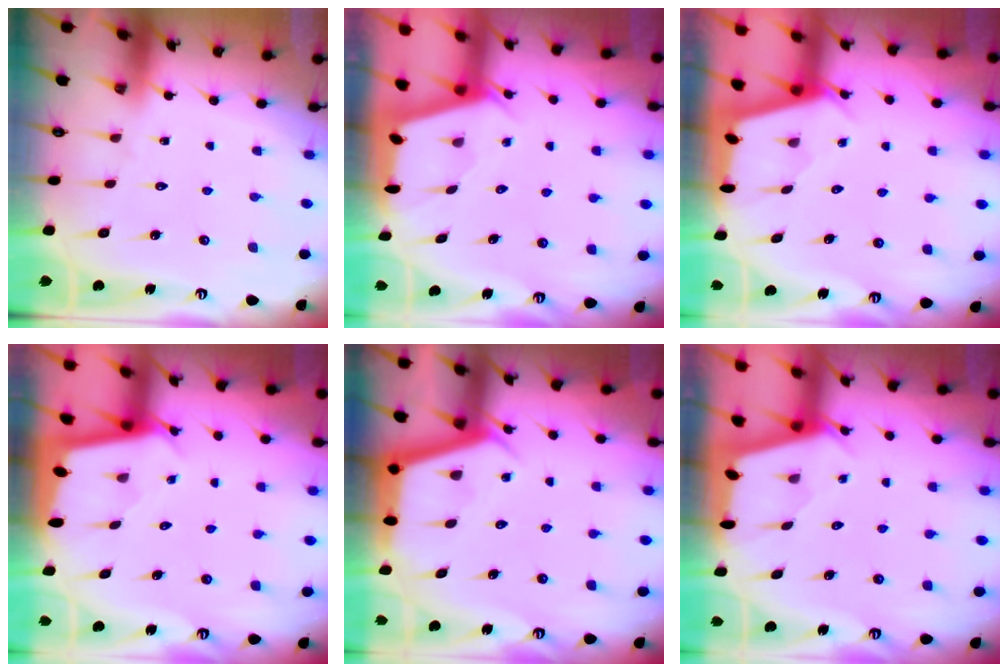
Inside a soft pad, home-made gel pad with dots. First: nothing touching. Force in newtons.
{"total": 2.2, "press": 2.2, "slide": 0.3}
{"total": 2.5, "press": 2.5, "slide": 0.3}
{"total": 2.3, "press": 2.3, "slide": 0.1}
{"total": 3.9, "press": 3.8, "slide": 0.4}
{"total": 2.5, "press": 2.5, "slide": 0.3}